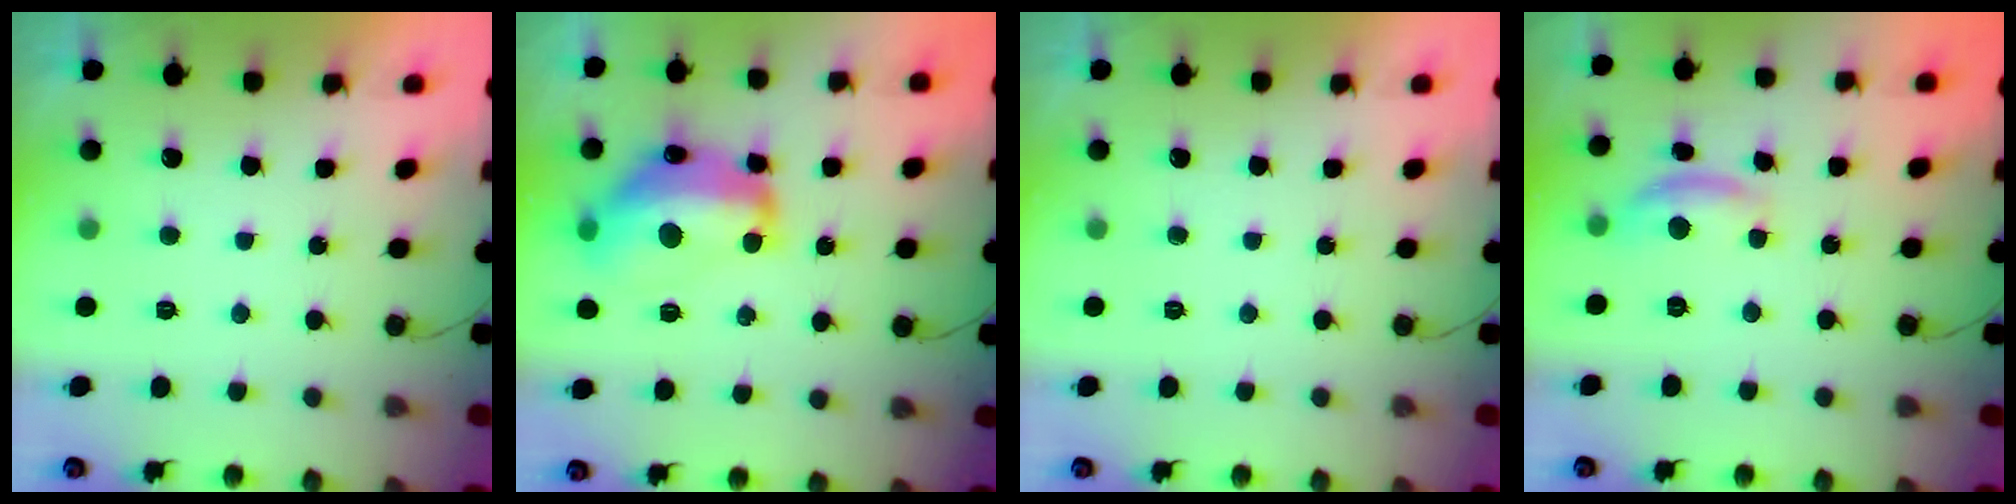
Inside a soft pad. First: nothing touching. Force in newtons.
{"total": 17.3, "press": 17.3, "slide": 1.1}
{"total": 0.0}
{"total": 9.2, "press": 9.2, "slide": 0.4}